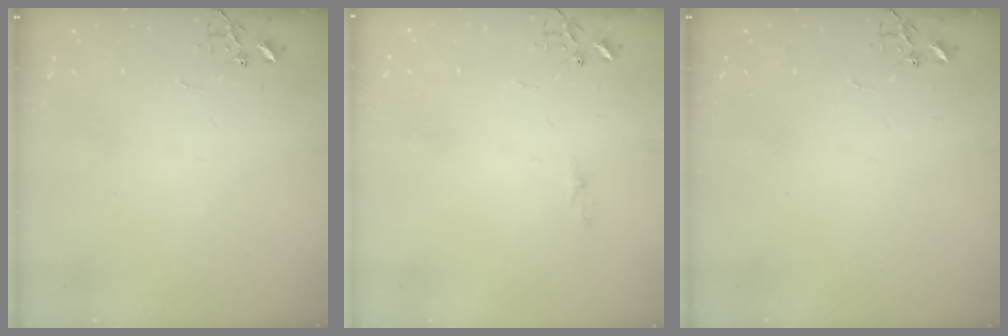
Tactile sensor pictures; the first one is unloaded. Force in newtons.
{"total": 3.3, "press": 3.3, "slide": 0.4}
{"total": 0.0}